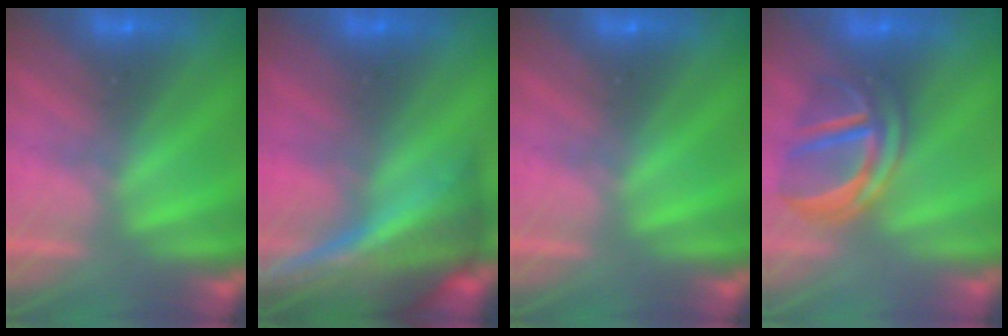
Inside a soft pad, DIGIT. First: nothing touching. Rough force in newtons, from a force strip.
{"total": 8.1}
{"total": 0.0}
{"total": 4.4}